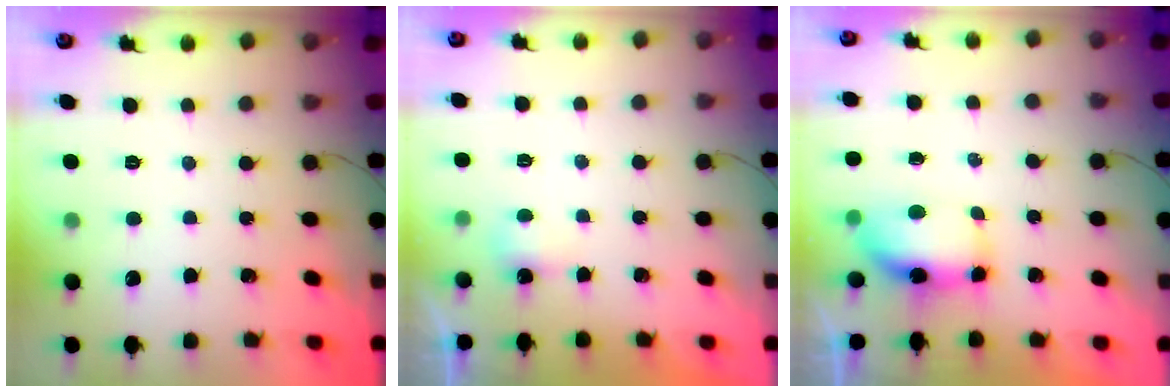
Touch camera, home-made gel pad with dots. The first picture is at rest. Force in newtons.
{"total": 2.3, "press": 2.1, "slide": 0.8}
{"total": 13.8, "press": 8.9, "slide": 10.6}